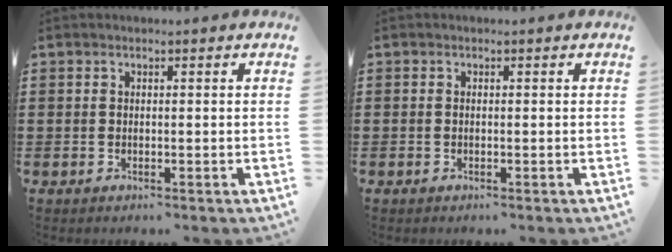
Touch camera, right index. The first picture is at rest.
{"total": 0.0}